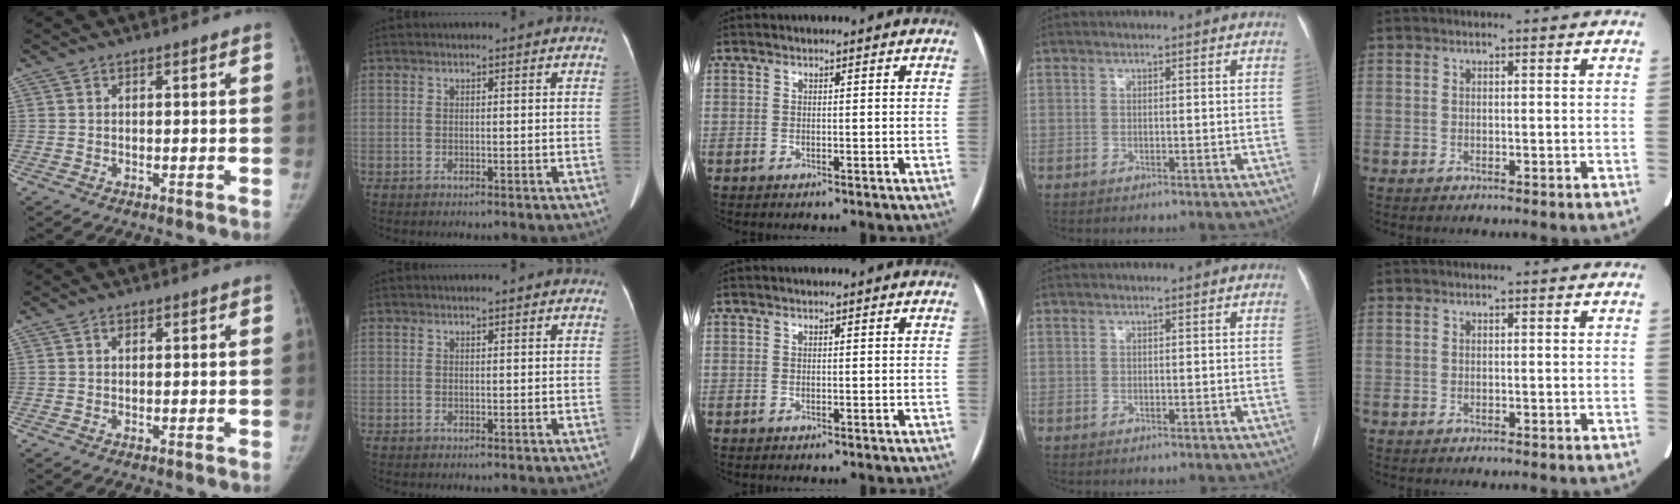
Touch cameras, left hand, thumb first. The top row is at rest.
{"thumb": {"total": 0.6, "force": [0.3, 0.4, 0.4], "torque": [-0.004, -0.001, 0.004]}, "index": {"total": 1.0, "force": [0.8, 0.3, 0.6], "torque": [-0.012, 0.008, 0.009]}}